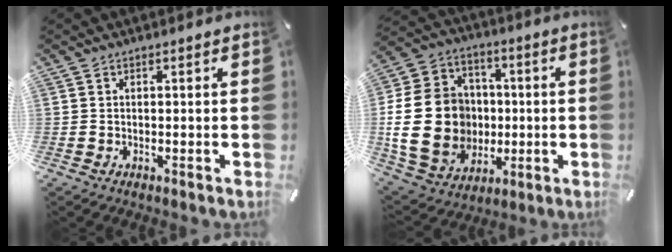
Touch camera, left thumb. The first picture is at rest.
{"total": 23.2, "force": [-1.5, 19.1, 13.1], "torque": [-0.258, 0.016, -0.008]}